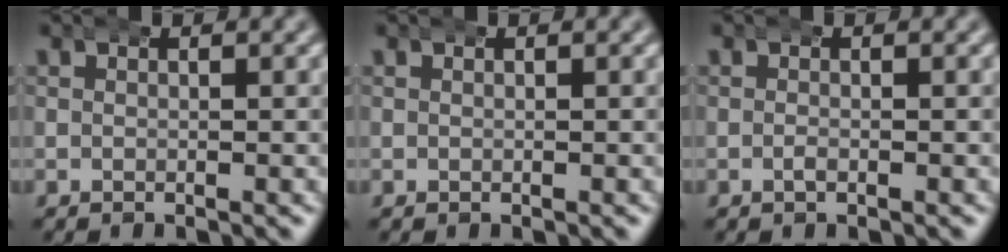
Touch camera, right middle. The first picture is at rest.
{"total": 0.0}
{"total": 0.0}